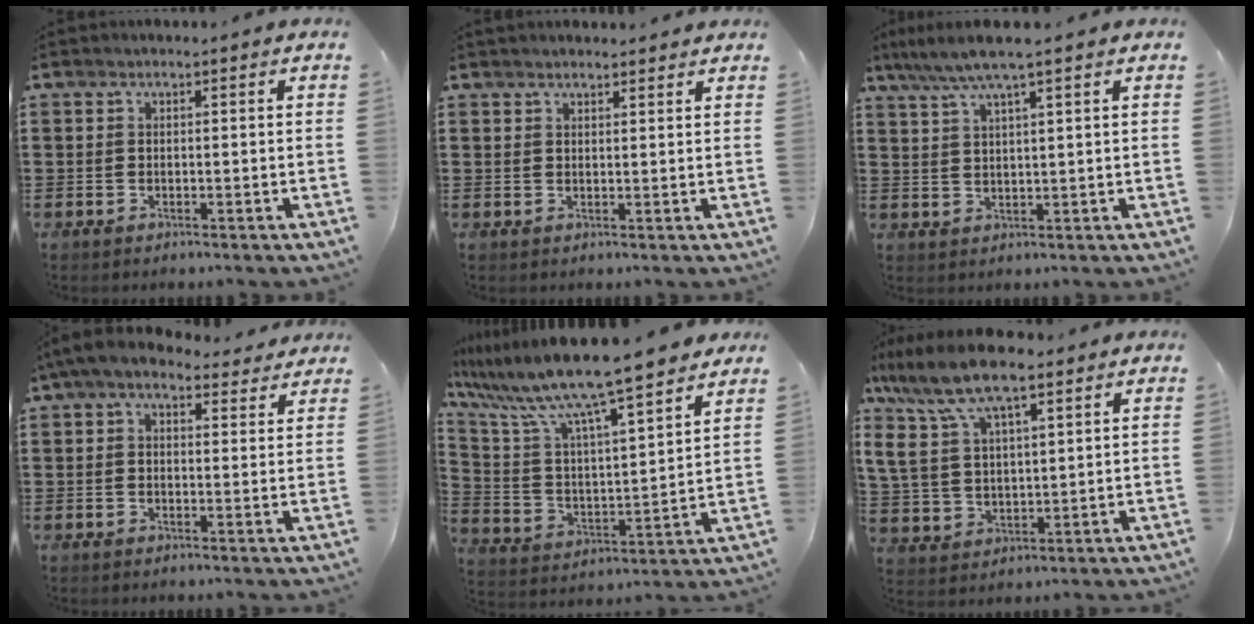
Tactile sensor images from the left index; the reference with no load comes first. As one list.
[{"total": 1.6, "force": [1.5, 0.2, 0.2], "torque": [-0.006, 0.003, 0.030]}, {"total": 4.8, "force": [3.4, -0.4, 3.3], "torque": [-0.073, -0.009, 0.060]}, {"total": 5.2, "force": [4.1, 1.7, 2.7], "torque": [-0.064, -0.007, 0.075]}, {"total": 10.9, "force": [9.4, -0.2, 5.4], "torque": [-0.145, -0.068, 0.156]}, {"total": 11.9, "force": [8.1, 4.3, 7.6], "torque": [-0.182, -0.017, 0.146]}]